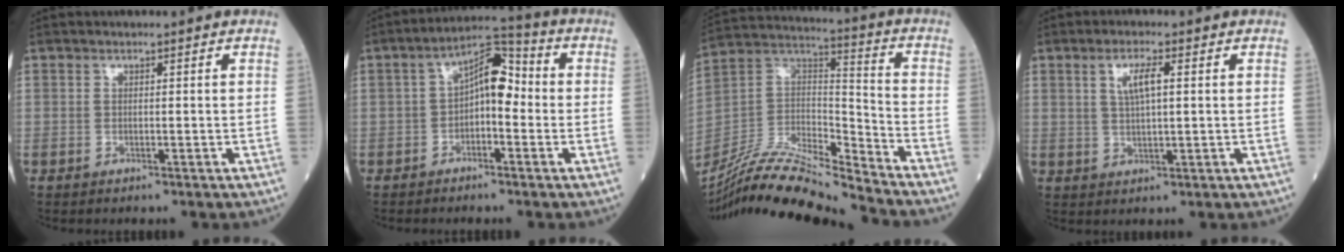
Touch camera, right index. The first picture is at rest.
{"total": 7.1, "force": [-0.4, 3.2, 6.4], "torque": [-0.100, 0.037, -0.015]}
{"total": 19.5, "force": [-18.1, -0.1, 7.3], "torque": [-0.151, 0.015, -0.333]}
{"total": 4.2, "force": [1.3, 0.8, 3.9], "torque": [-0.075, 0.005, 0.026]}